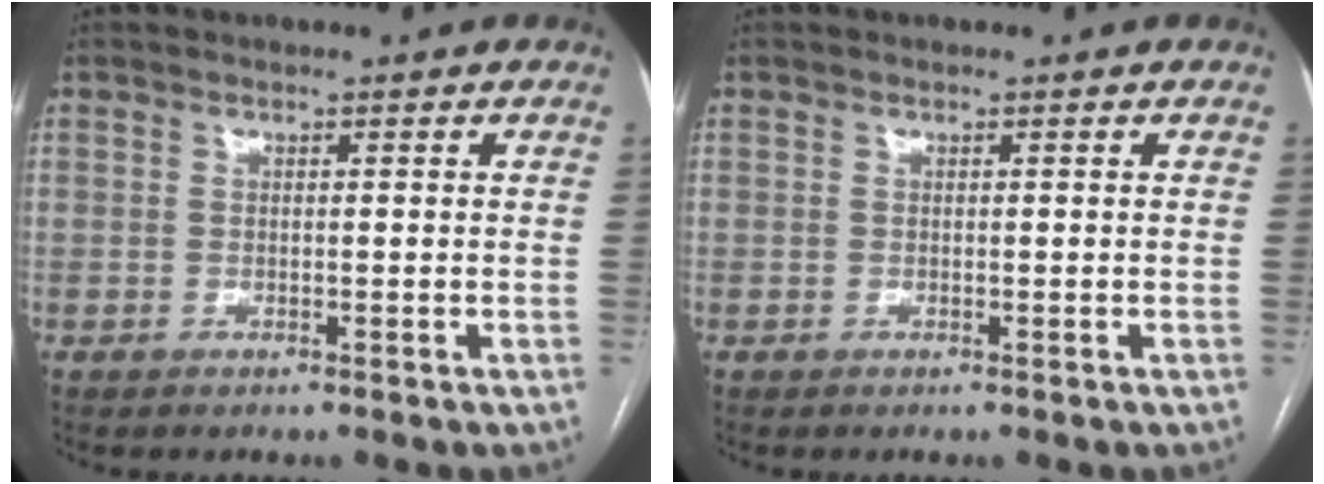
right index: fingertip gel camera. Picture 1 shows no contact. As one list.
[{"total": 0.0}]